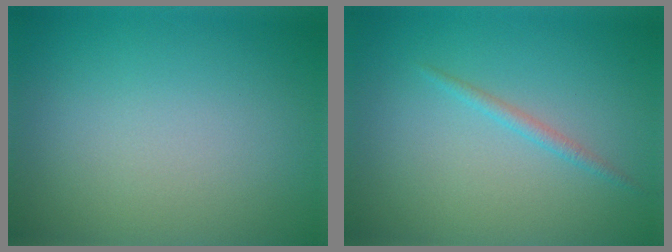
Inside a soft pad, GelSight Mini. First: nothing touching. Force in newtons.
{"total": 1.0, "press": 1.0, "slide": 0.1}